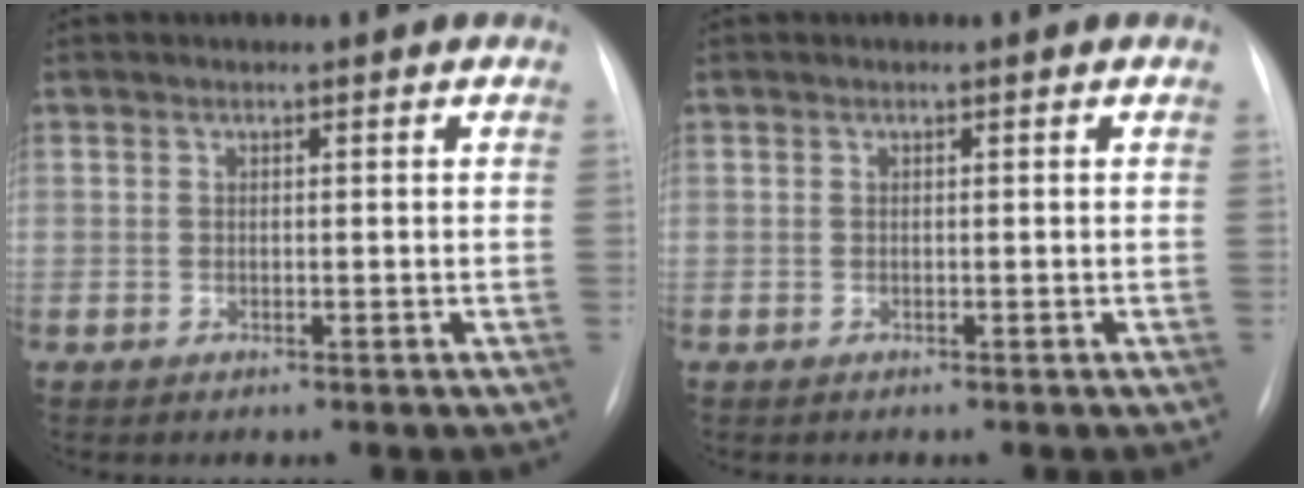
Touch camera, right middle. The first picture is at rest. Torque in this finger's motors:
{"motor_torque": [-0.28, -0.03, 0.02, 0.00]}